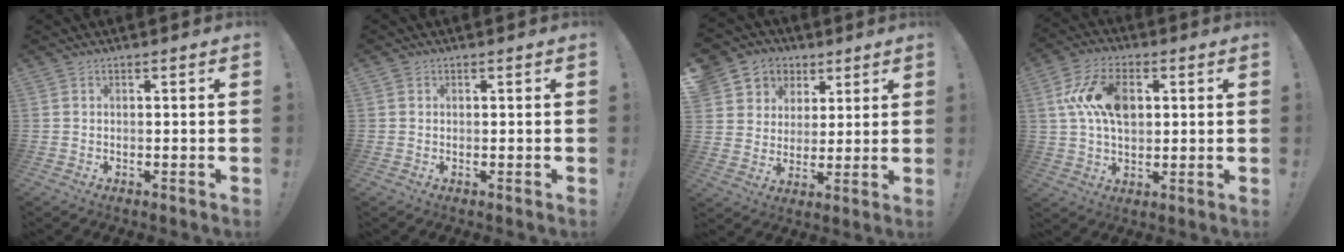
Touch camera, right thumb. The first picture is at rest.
{"total": 0.7, "force": [0.3, 0.7, 0.0], "torque": [-0.005, 0.004, 0.008]}
{"total": 9.3, "force": [4.0, 8.2, 1.7], "torque": [-0.026, -0.029, 0.084]}
{"total": 15.0, "force": [3.2, 9.8, 10.9], "torque": [-0.198, 0.011, 0.061]}